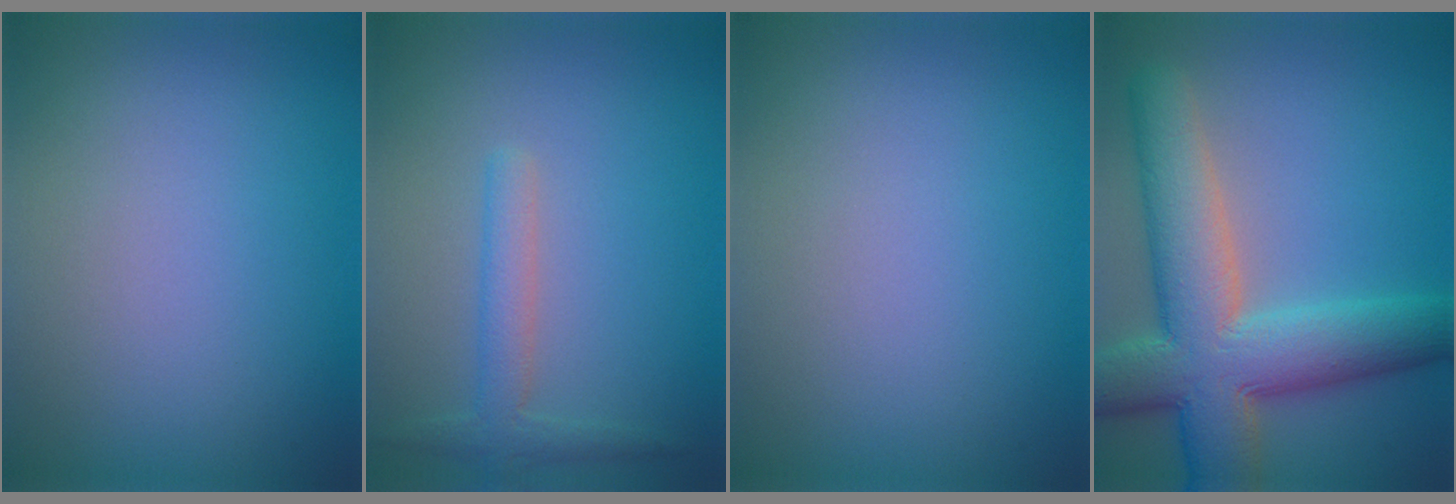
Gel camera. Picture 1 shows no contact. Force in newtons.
{"total": 2.4, "press": 2.4, "slide": 0.1}
{"total": 0.0}
{"total": 11.4, "press": 11.3, "slide": 0.8}